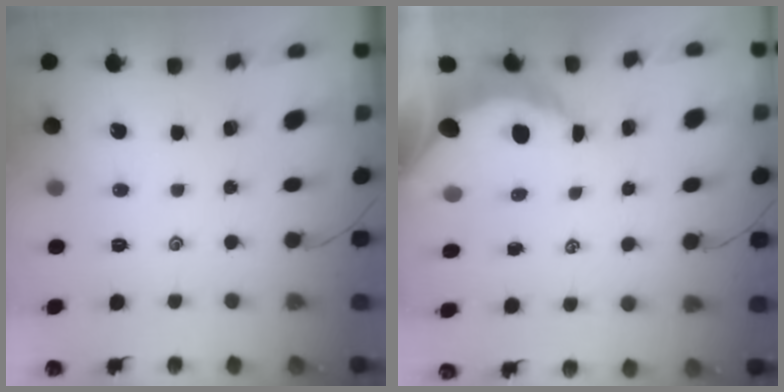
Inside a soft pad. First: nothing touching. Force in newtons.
{"total": 7.9, "press": 7.8, "slide": 1.1}